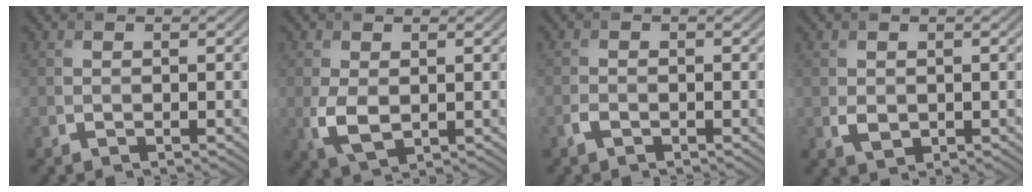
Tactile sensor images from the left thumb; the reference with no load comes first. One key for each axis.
{"total": 3.8, "fx": -0.3, "fy": 2.3, "fz": 3.1, "tx": -0.082, "ty": -0.011, "tz": -0.001}
{"total": 1.1, "fx": -0.7, "fy": 0.5, "fz": 0.6, "tx": -0.015, "ty": 0.000, "tz": -0.016}
{"total": 1.6, "fx": 0.1, "fy": 1.3, "fz": 1.0, "tx": -0.024, "ty": -0.006, "tz": 0.006}